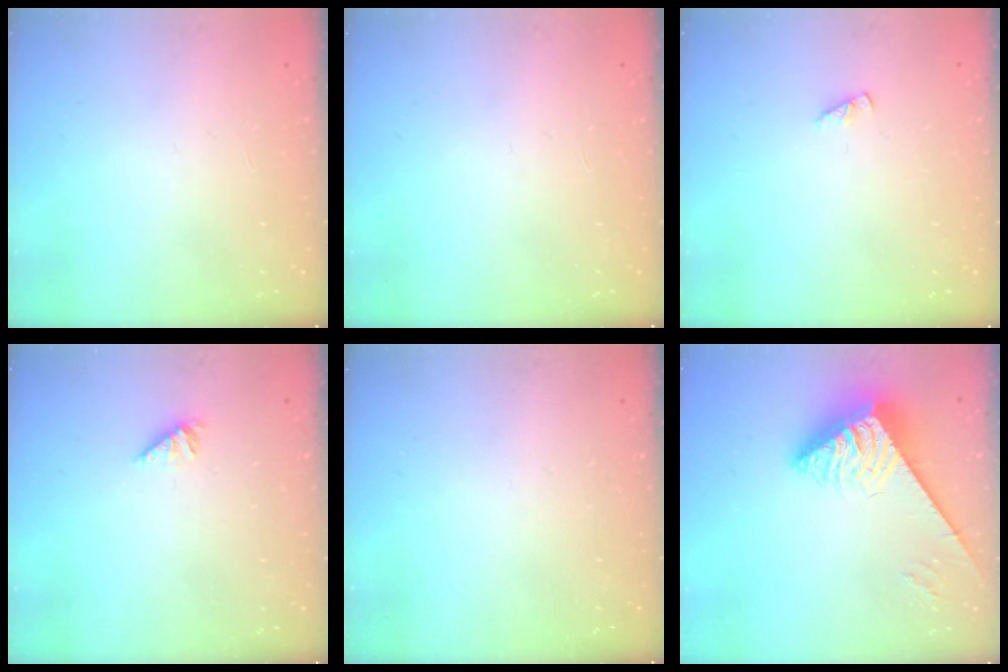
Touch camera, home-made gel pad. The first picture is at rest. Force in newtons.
{"total": 0.0}
{"total": 1.3, "press": 1.3, "slide": 0.2}
{"total": 1.9, "press": 1.9, "slide": 0.4}
{"total": 0.0}
{"total": 5.1, "press": 5.1, "slide": 0.8}